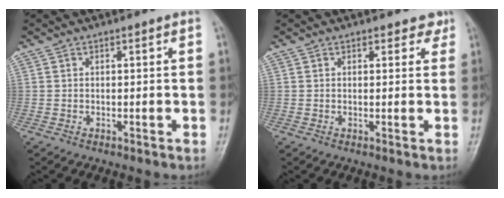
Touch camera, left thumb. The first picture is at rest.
{"total": 2.0, "force": [1.5, 1.3, 0.4], "torque": [0.018, -0.006, 0.011]}